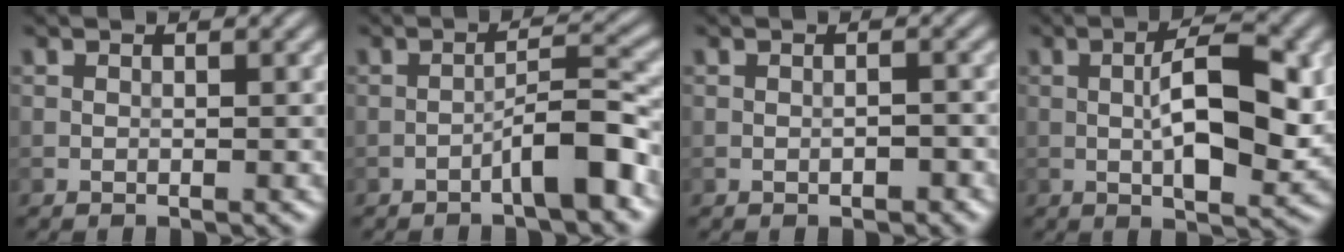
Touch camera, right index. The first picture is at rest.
{"total": 4.2, "force": [-2.3, 0.6, 3.4], "torque": [-0.055, 0.021, -0.041]}
{"total": 1.2, "force": [-0.5, 0.4, 1.0], "torque": [-0.018, 0.001, -0.009]}
{"total": 7.7, "force": [0.1, 2.7, 7.2], "torque": [-0.122, 0.002, 0.001]}